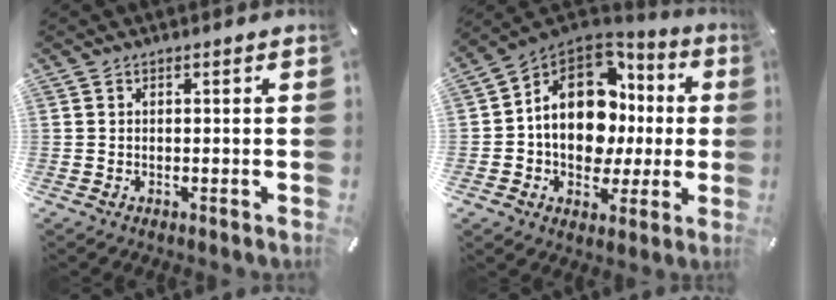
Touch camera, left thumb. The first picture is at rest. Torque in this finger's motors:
{"motor_torque": [1.77, 1.78, 1.47, 0.45, 0.31]}